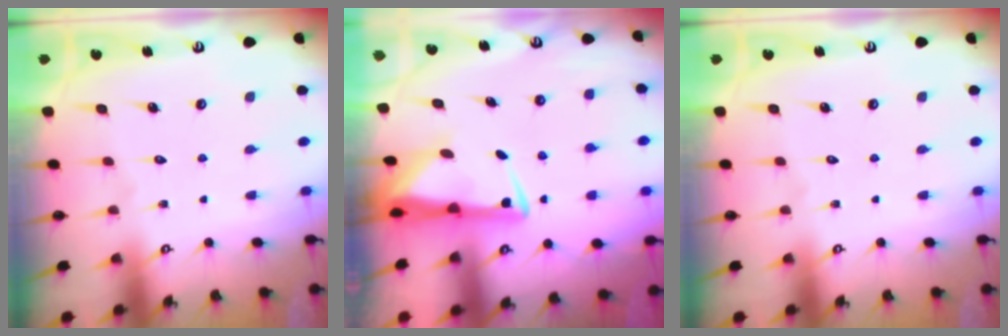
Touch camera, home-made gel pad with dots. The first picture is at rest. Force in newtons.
{"total": 4.6, "press": 4.5, "slide": 0.9}
{"total": 0.0}